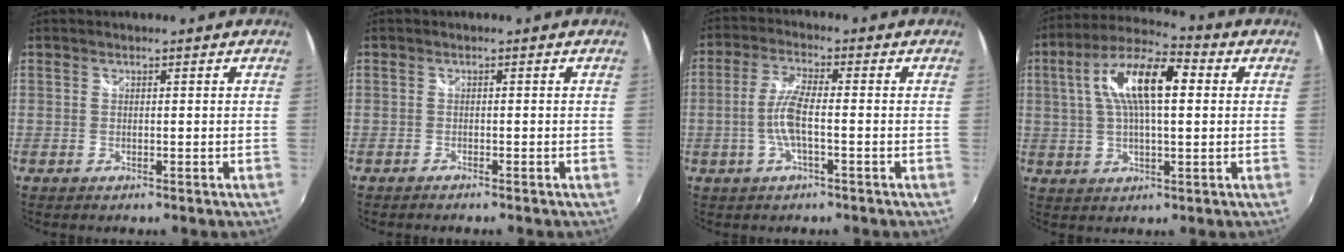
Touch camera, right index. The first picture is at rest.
{"total": 0.9, "force": [-0.8, 0.1, 0.4], "torque": [-0.010, -0.005, -0.017]}
{"total": 6.4, "force": [-1.5, 1.2, 6.0], "torque": [-0.128, 0.003, -0.030]}
{"total": 13.6, "force": [2.9, 4.8, 12.4], "torque": [-0.228, 0.026, 0.041]}